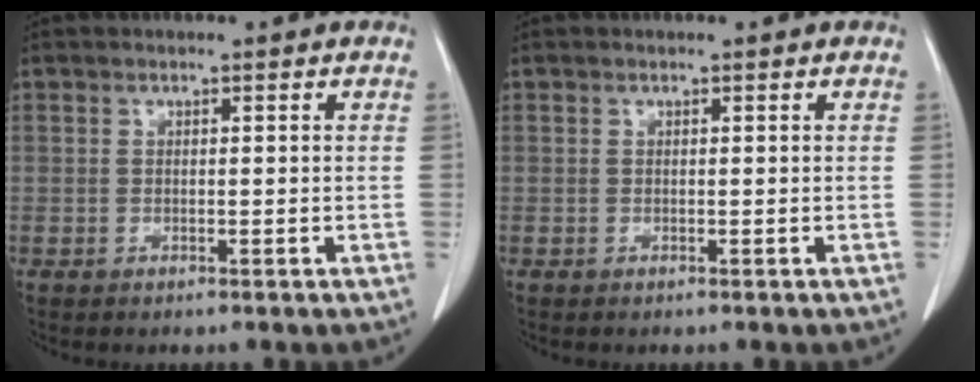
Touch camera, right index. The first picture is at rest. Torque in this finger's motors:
{"motor_torque": [0.00, 0.00, 0.00, 0.00]}